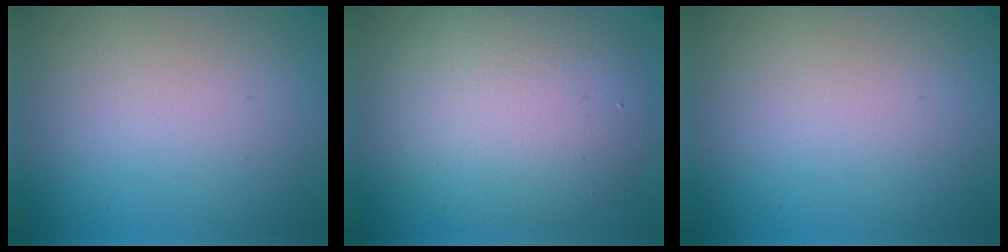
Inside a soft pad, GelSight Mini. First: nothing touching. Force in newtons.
{"total": 8.3, "press": 8.3, "slide": 0.3}
{"total": 0.0}